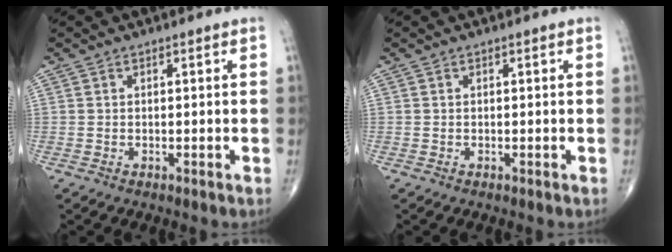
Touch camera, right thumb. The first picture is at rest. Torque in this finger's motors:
{"motor_torque": [0.22, -0.07, -0.14, -0.08, 0.02]}